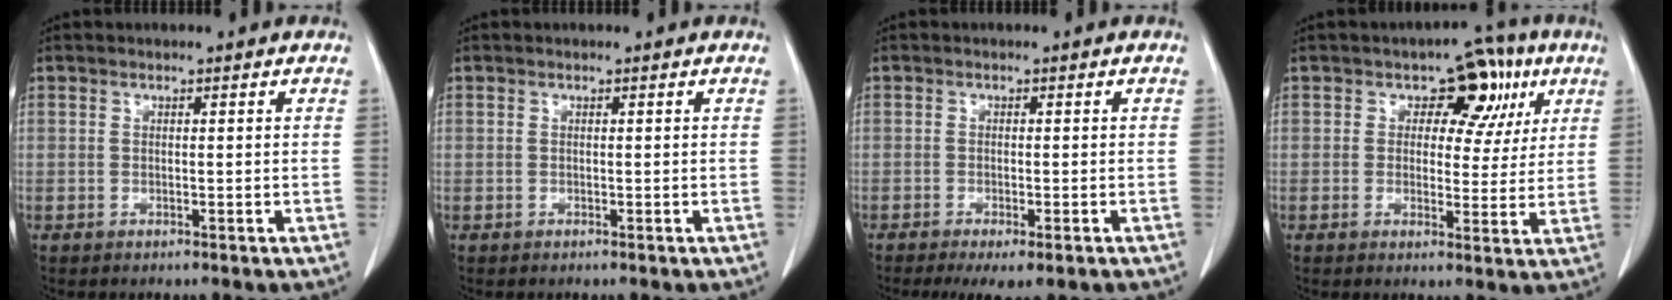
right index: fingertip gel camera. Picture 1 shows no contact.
{"total": 0.0}
{"total": 5.6, "force": [-3.9, 1.4, 3.8], "torque": [-0.050, -0.014, -0.056]}
{"total": 7.9, "force": [3.2, 5.3, 4.9], "torque": [-0.036, 0.019, 0.037]}